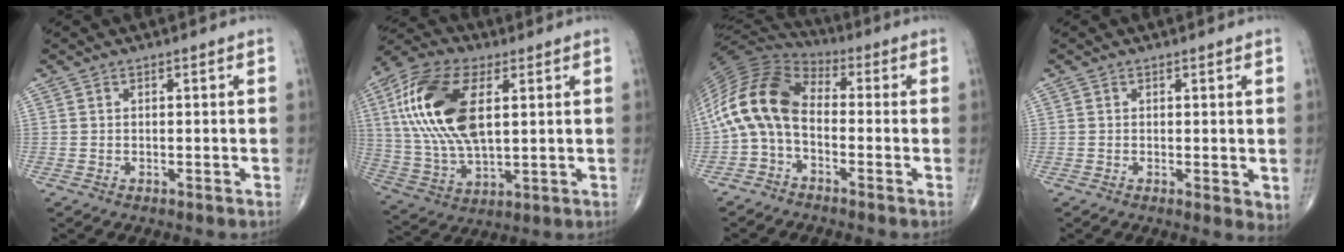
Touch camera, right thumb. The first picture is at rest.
{"total": 19.8, "force": [4.9, 9.9, 16.5], "torque": [-0.339, -0.002, 0.090]}
{"total": 13.9, "force": [-1.7, 8.4, 11.0], "torque": [-0.220, 0.053, -0.050]}
{"total": 2.9, "force": [0.1, 1.1, 2.7], "torque": [-0.036, -0.011, -0.001]}